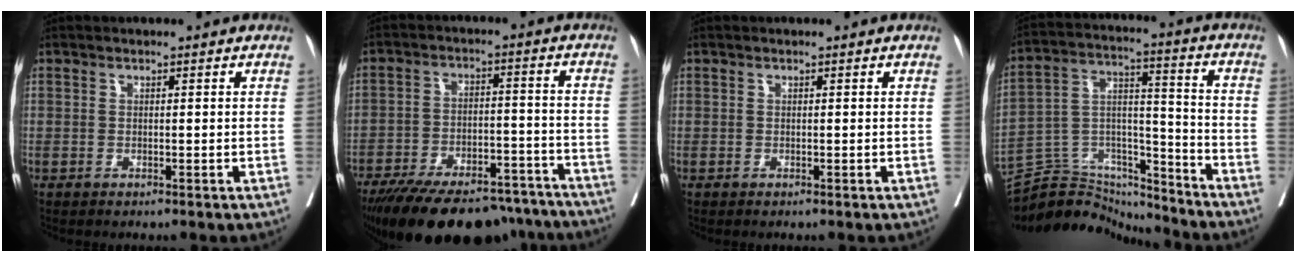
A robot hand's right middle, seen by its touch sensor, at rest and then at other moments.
{"total": 24.5, "force": [-20.3, 8.4, 11.0], "torque": [-0.174, -0.013, -0.287]}
{"total": 0.0}
{"total": 15.5, "force": [-15.2, 3.1, 1.4], "torque": [-0.023, 0.052, -0.258]}